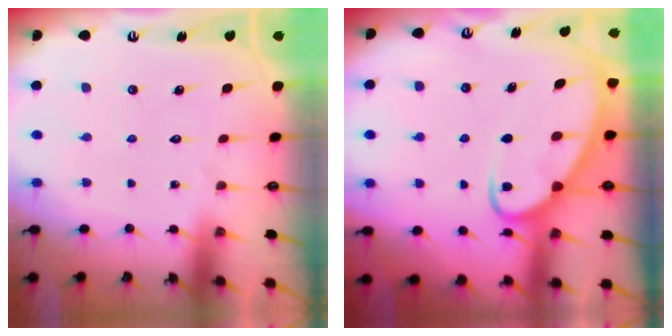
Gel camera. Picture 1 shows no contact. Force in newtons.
{"total": 6.1, "press": 6.1, "slide": 0.7}